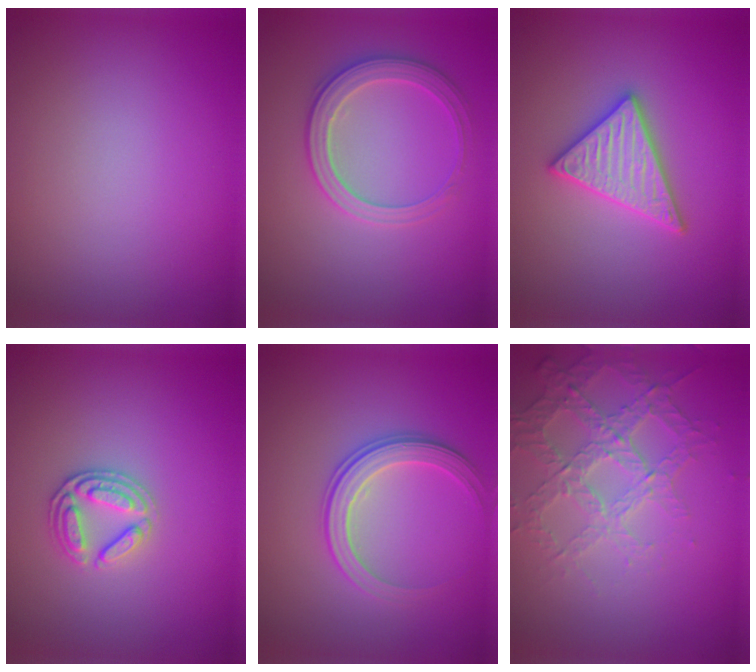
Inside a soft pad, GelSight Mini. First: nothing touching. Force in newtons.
{"total": 3.3, "press": 3.2, "slide": 0.4}
{"total": 3.6, "press": 3.5, "slide": 0.6}
{"total": 2.7, "press": 2.5, "slide": 0.8}
{"total": 2.9, "press": 2.8, "slide": 0.6}
{"total": 3.7, "press": 3.5, "slide": 1.2}